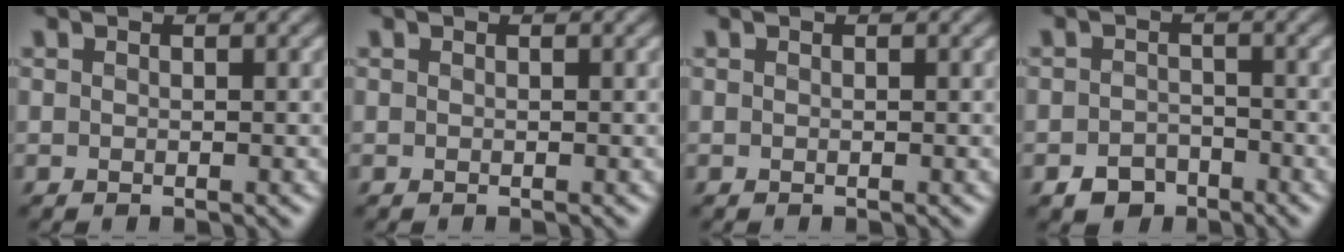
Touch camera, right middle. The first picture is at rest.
{"total": 0.0}
{"total": 0.0}
{"total": 2.2, "force": [-1.7, 1.4, 0.4], "torque": [-0.002, 0.006, -0.035]}